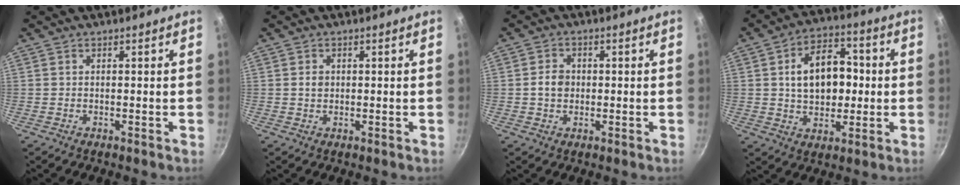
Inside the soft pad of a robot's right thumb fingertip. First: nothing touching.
{"total": 1.8, "force": [0.2, 1.5, 1.0], "torque": [-0.012, 0.003, 0.002]}
{"total": 3.8, "force": [-0.1, 3.1, 2.2], "torque": [-0.023, 0.008, -0.006]}
{"total": 13.8, "force": [1.0, 9.5, 10.0], "torque": [-0.124, 0.018, 0.014]}